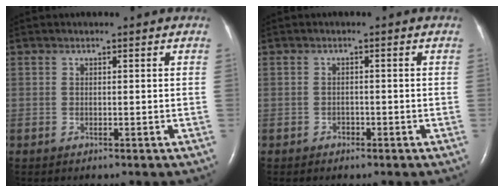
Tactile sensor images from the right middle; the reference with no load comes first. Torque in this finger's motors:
{"motor_torque": [0.04, 0.03, 0.02, 0.01]}